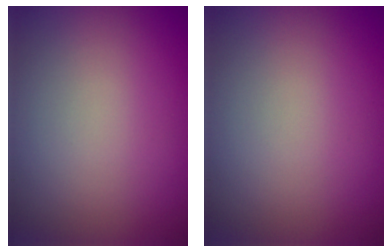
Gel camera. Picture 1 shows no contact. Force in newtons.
{"total": 0.0}